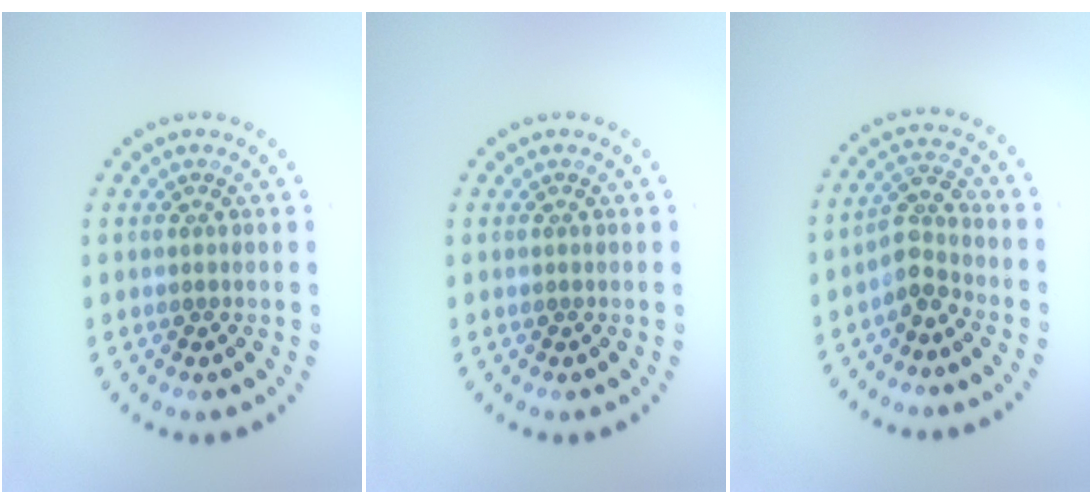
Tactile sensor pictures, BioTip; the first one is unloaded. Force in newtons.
{"total": 0.0}
{"total": 2.8, "press": 2.1, "slide": 1.9}